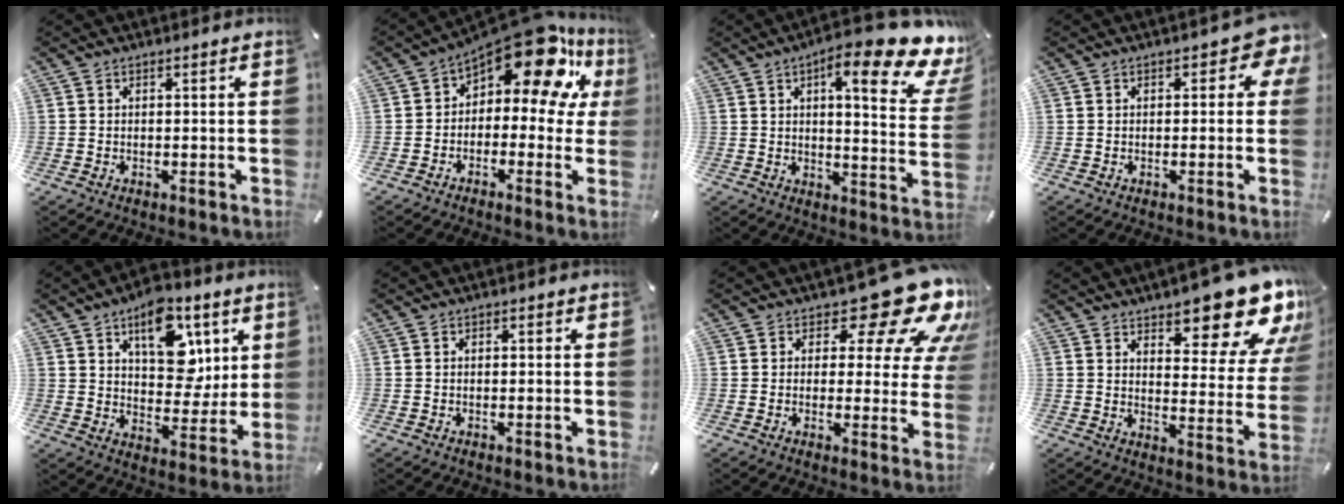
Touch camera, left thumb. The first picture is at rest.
{"total": 17.2, "force": [10.2, 7.4, 11.7], "torque": [-0.183, -0.073, 0.170]}
{"total": 17.3, "force": [10.3, 4.5, 13.2], "torque": [-0.185, -0.074, 0.155]}
{"total": 5.1, "force": [1.3, 2.7, 4.1], "torque": [-0.049, 0.001, 0.017]}
{"total": 15.1, "force": [7.0, 9.6, 9.4], "torque": [-0.123, -0.028, 0.123]}
{"total": 0.6, "force": [-0.2, 0.4, 0.4], "torque": [-0.006, 0.001, -0.005]}
{"total": 18.9, "force": [10.9, 8.2, 13.0], "torque": [-0.163, -0.072, 0.178]}
{"total": 16.3, "force": [12.2, 6.0, 9.0], "torque": [-0.108, -0.099, 0.201]}